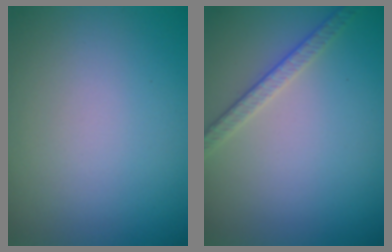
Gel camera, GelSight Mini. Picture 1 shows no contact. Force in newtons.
{"total": 2.5, "press": 2.2, "slide": 1.2}